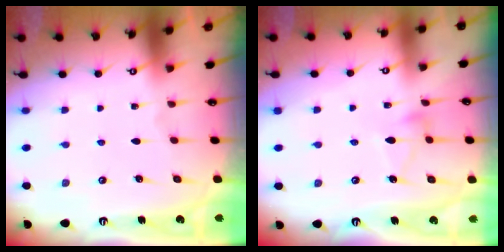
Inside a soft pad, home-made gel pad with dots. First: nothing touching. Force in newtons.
{"total": 5.1, "press": 5.1, "slide": 0.3}